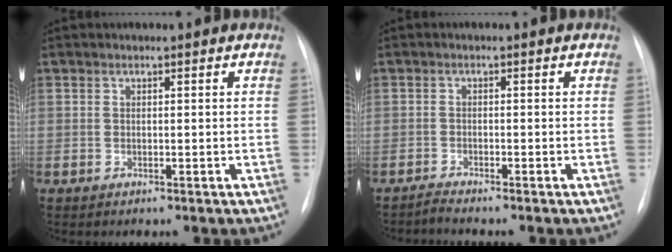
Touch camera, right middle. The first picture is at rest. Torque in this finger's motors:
{"motor_torque": [-0.10, -0.09, -0.02, 0.01]}